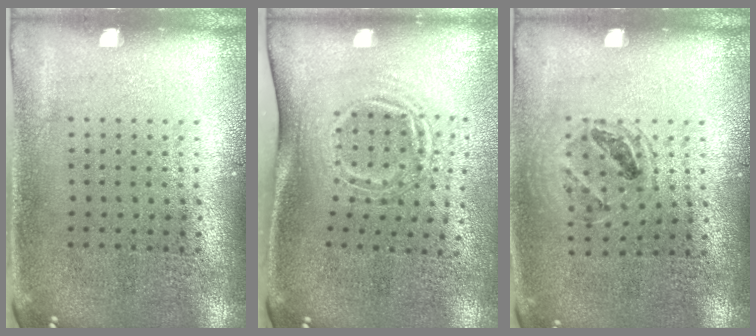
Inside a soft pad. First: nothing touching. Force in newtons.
{"total": 1.7, "press": 1.2, "slide": 1.2}
{"total": 1.0, "press": 1.0, "slide": 0.2}